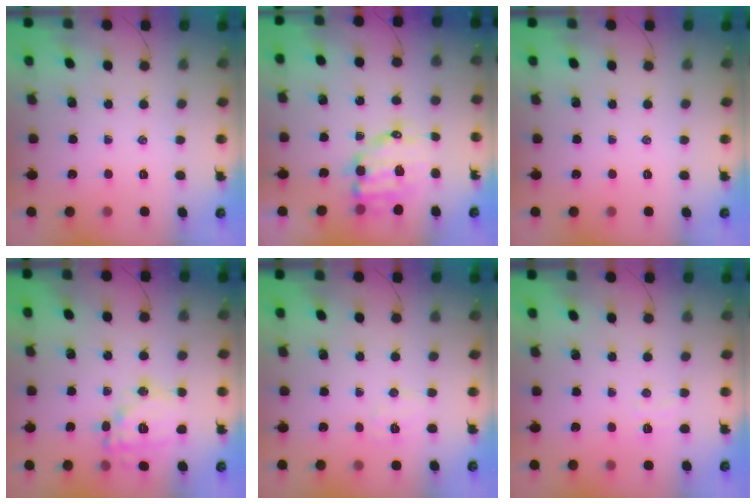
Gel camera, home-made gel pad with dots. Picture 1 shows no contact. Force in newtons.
{"total": 10.2, "press": 9.9, "slide": 2.1}
{"total": 0.0}
{"total": 14.4, "press": 14.4, "slide": 0.5}
{"total": 5.4, "press": 5.3, "slide": 1.0}
{"total": 4.1, "press": 4.0, "slide": 0.9}